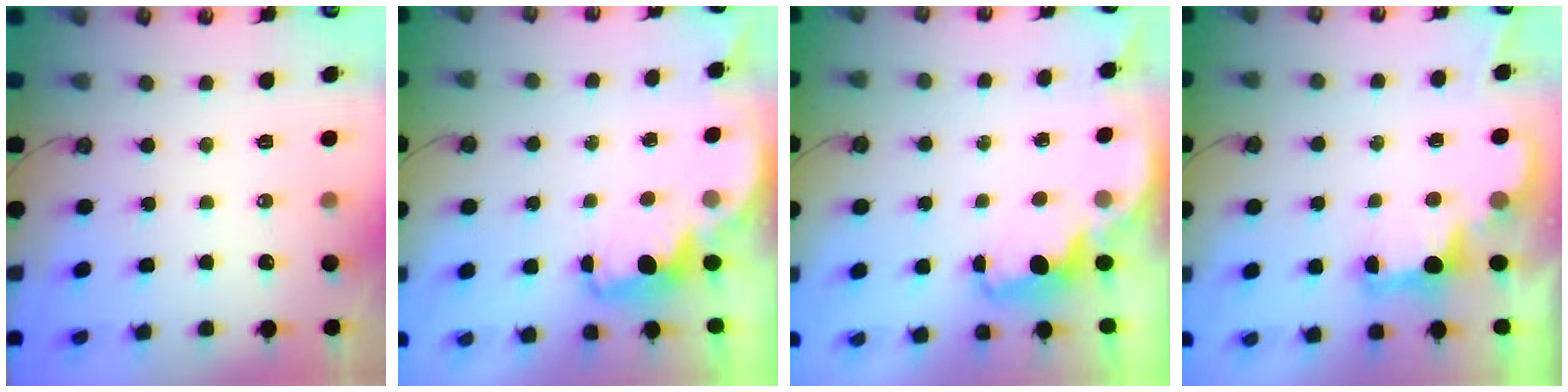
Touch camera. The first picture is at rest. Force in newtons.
{"total": 1.8, "press": 1.7, "slide": 0.7}
{"total": 1.8, "press": 1.6, "slide": 0.7}
{"total": 2.3, "press": 2.2, "slide": 0.7}